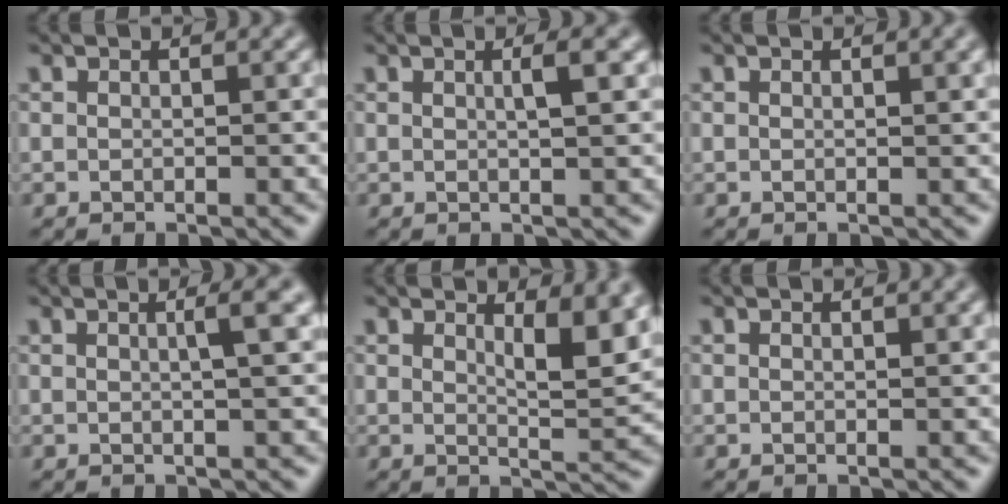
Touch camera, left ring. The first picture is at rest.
{"total": 2.0, "force": [0.5, 0.5, 1.8], "torque": [-0.021, 0.006, 0.004]}
{"total": 1.3, "force": [0.7, 0.3, 1.0], "torque": [-0.012, 0.003, 0.009]}
{"total": 2.7, "force": [0.6, 0.6, 2.6], "torque": [-0.030, 0.009, 0.004]}
{"total": 4.5, "force": [1.9, 1.2, 3.8], "torque": [-0.053, -0.008, 0.032]}
{"total": 0.7, "force": [0.4, 0.1, 0.5], "torque": [-0.007, 0.002, 0.006]}